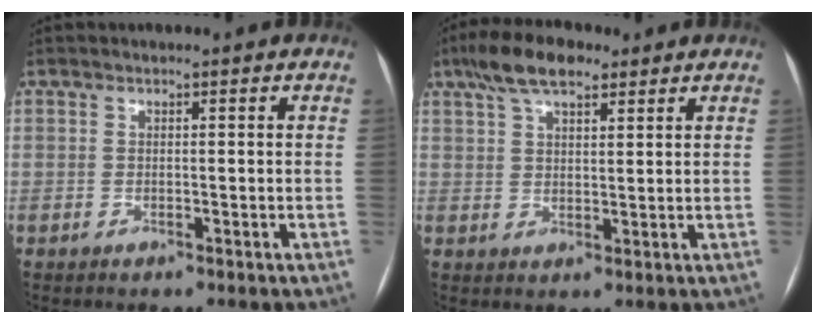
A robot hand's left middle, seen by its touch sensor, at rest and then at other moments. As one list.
[{"total": 8.1, "force": [5.4, 2.9, 5.2], "torque": [-0.101, 0.024, 0.096]}]